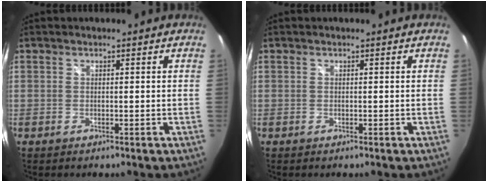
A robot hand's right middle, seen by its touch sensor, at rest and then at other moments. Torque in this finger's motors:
{"motor_torque": [0.00, 0.00, 0.00, 0.00]}